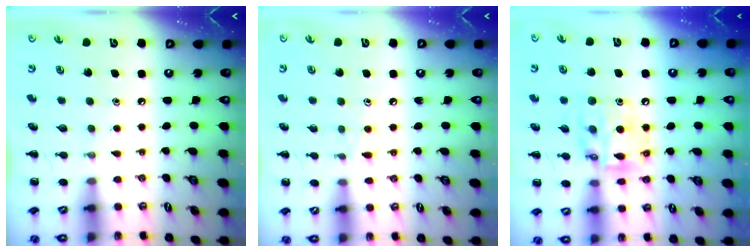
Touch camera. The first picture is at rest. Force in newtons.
{"total": 6.3, "press": 6.0, "slide": 2.0}
{"total": 12.9, "press": 12.5, "slide": 3.0}